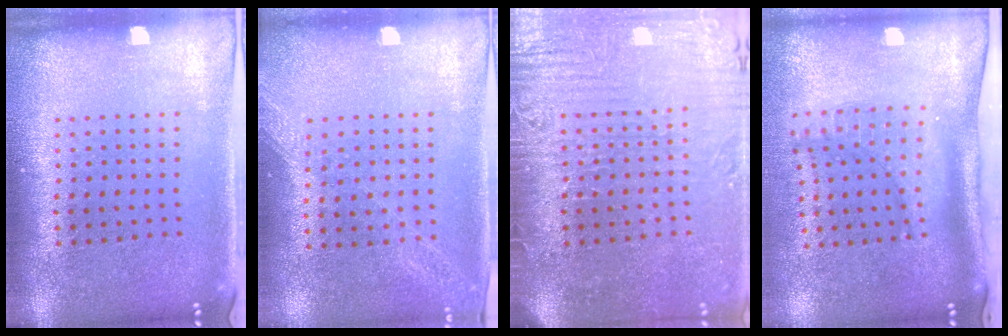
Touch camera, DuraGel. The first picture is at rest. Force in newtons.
{"total": 1.1, "press": 1.1, "slide": 0.2}
{"total": 4.1, "press": 3.8, "slide": 1.6}
{"total": 2.3, "press": 1.6, "slide": 1.6}